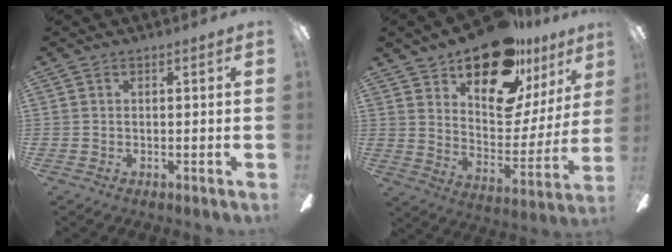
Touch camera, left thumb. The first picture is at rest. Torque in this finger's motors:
{"motor_torque": [0.67, 0.87, 1.24, -1.53, 0.11]}